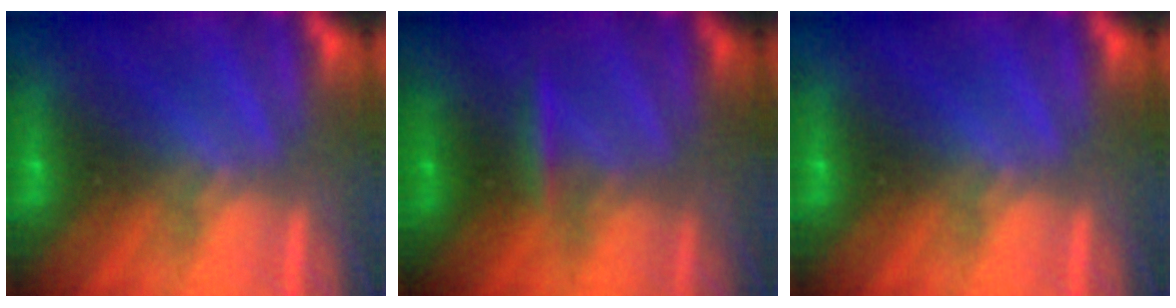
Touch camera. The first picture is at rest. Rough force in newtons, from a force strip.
{"total": 2.4}
{"total": 0.0}